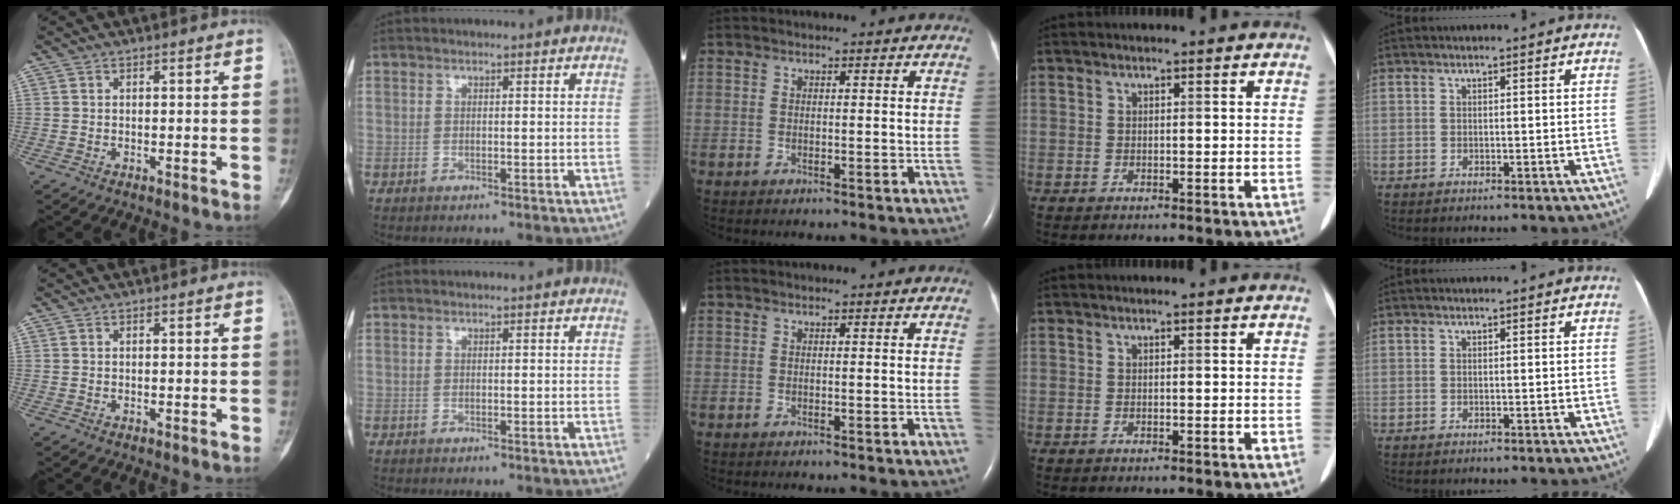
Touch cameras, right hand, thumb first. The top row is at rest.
{}